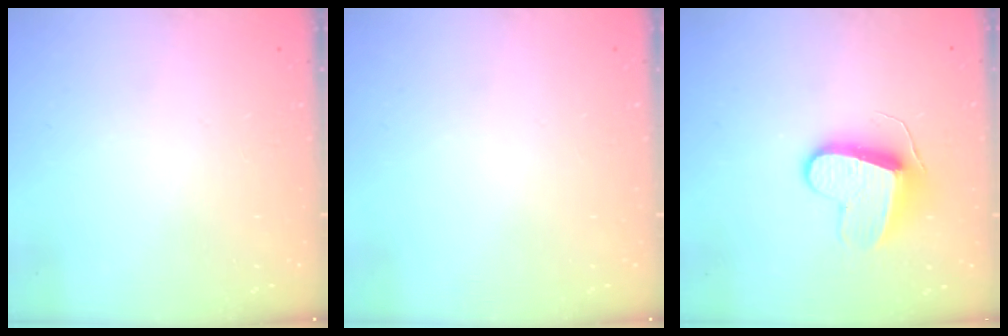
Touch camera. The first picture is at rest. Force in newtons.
{"total": 0.0}
{"total": 9.9, "press": 9.8, "slide": 0.8}